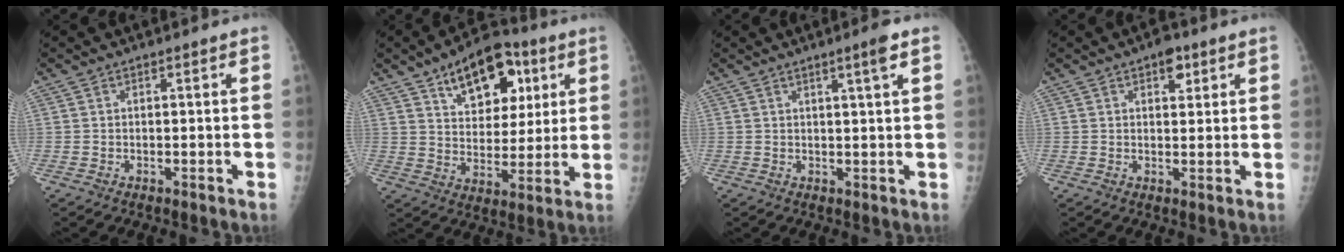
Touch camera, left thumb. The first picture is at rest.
{"total": 16.1, "force": [7.9, 9.4, 10.5], "torque": [-0.107, -0.023, 0.124]}
{"total": 3.2, "force": [1.7, -0.3, 2.7], "torque": [-0.046, -0.009, 0.030]}
{"total": 3.9, "force": [2.2, 2.0, 2.5], "torque": [-0.018, -0.007, 0.027]}